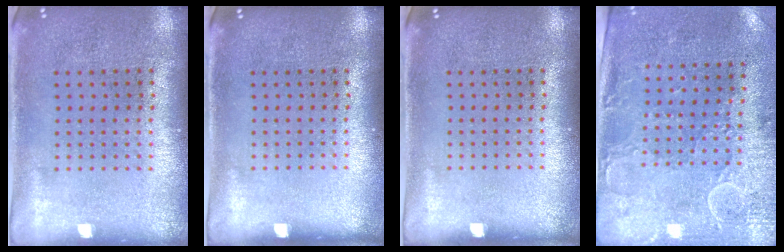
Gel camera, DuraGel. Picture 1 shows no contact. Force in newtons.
{"total": 0.0}
{"total": 0.0}
{"total": 2.9, "press": 2.4, "slide": 1.7}